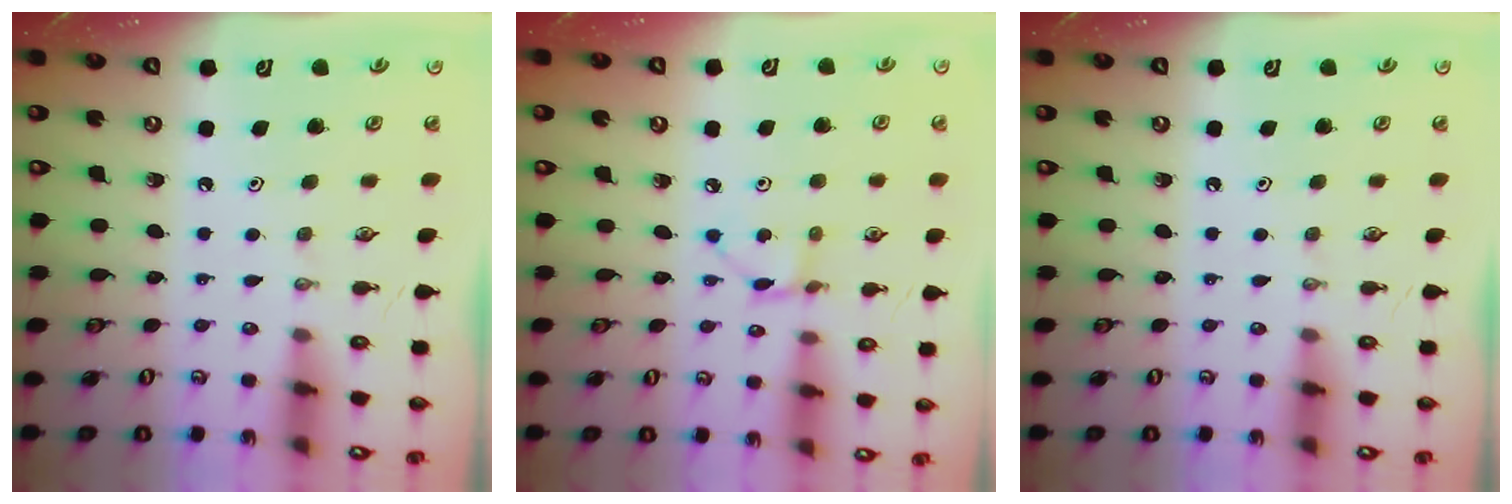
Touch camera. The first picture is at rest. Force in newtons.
{"total": 2.9, "press": 2.9, "slide": 0.3}
{"total": 0.0}